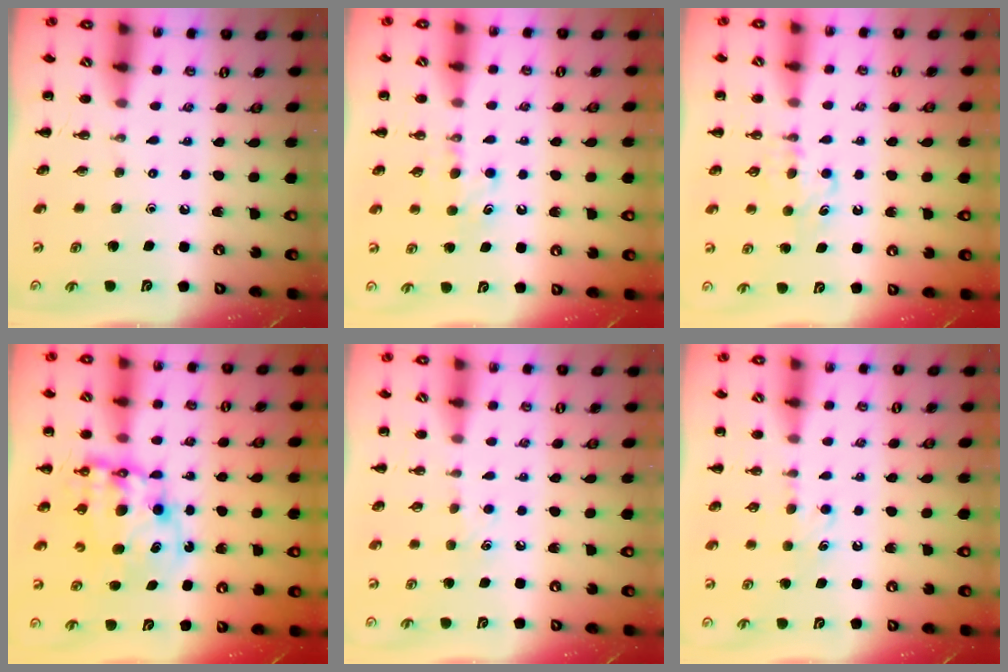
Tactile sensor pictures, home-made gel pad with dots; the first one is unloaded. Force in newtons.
{"total": 7.1, "press": 6.9, "slide": 1.6}
{"total": 6.7, "press": 6.5, "slide": 1.7}
{"total": 10.5, "press": 10.2, "slide": 2.5}
{"total": 4.9, "press": 4.7, "slide": 1.4}
{"total": 5.1, "press": 4.9, "slide": 1.5}